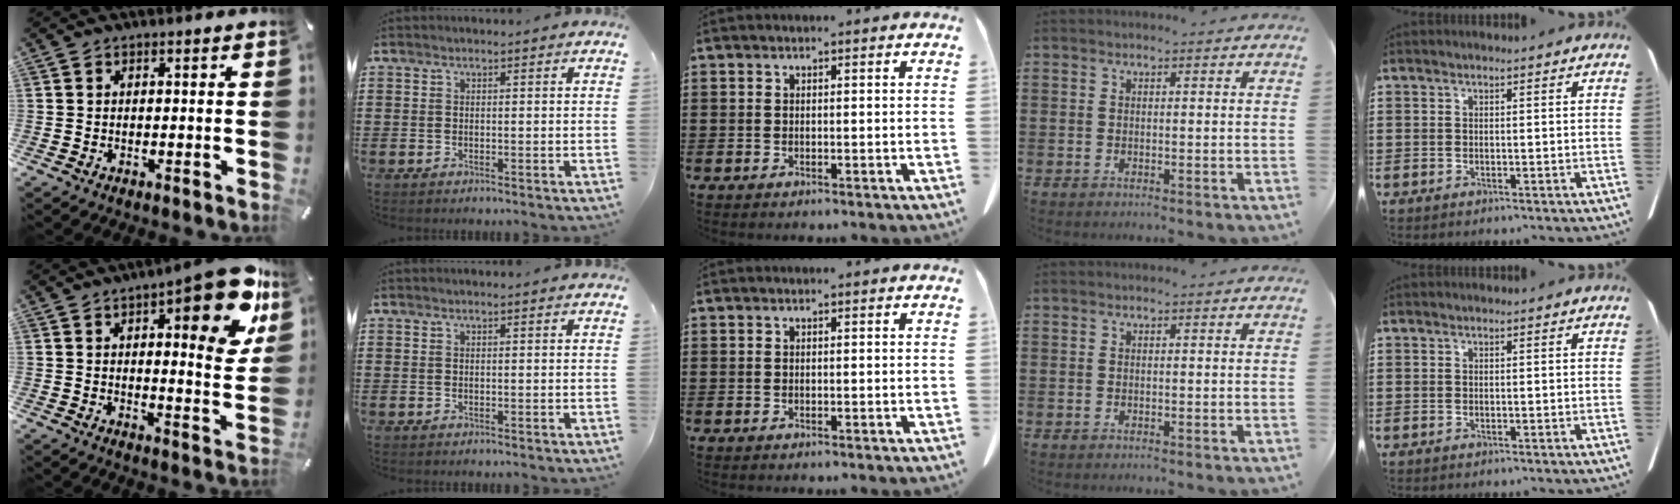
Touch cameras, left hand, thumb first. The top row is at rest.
{"thumb": {"total": 18.0, "force": [9.4, 5.8, 14.3], "torque": [-0.168, -0.070, 0.142]}}